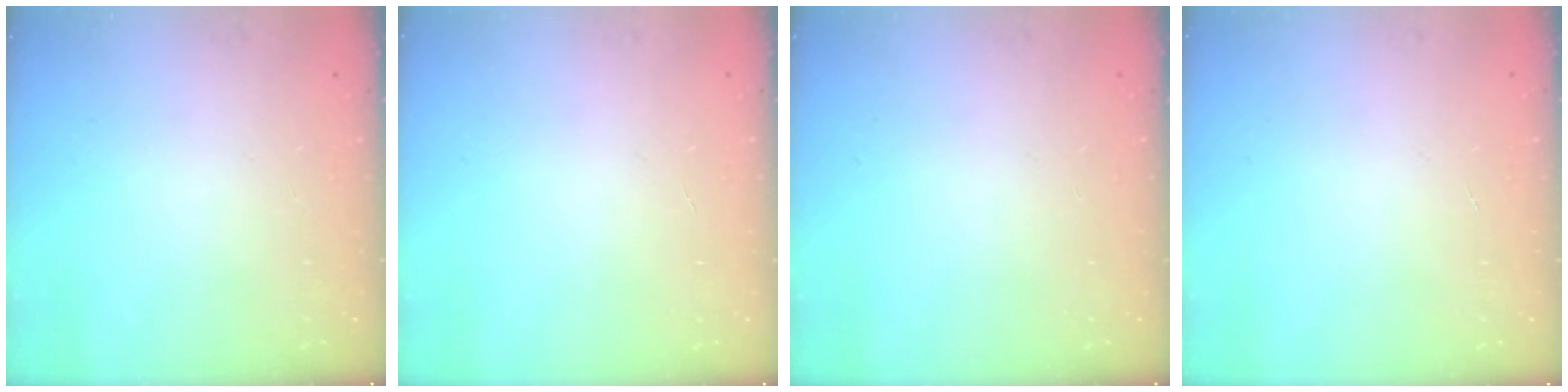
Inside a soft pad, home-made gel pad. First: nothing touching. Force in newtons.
{"total": 0.0}
{"total": 0.0}
{"total": 0.0}